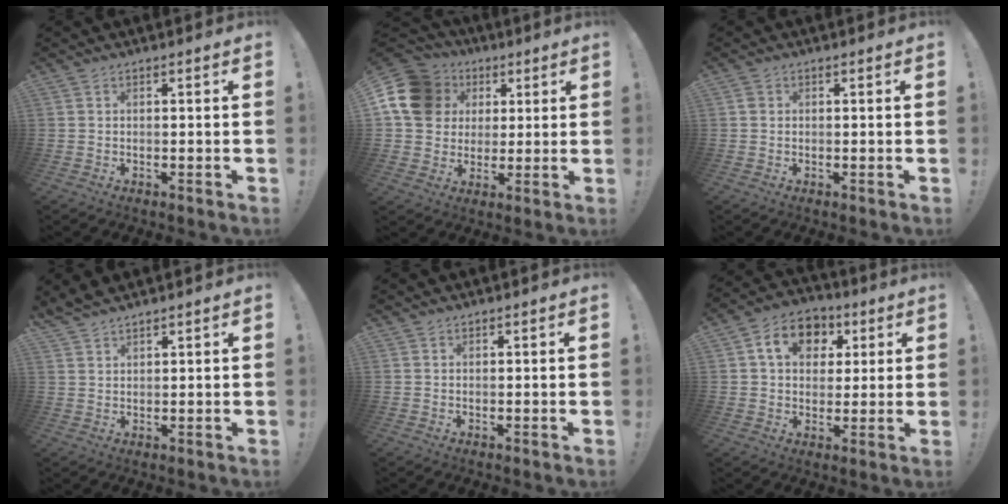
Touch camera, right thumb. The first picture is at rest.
{"total": 16.4, "force": [4.9, 13.8, 7.4], "torque": [-0.115, -0.015, 0.106]}
{"total": 0.8, "force": [0.1, 0.7, 0.4], "torque": [0.002, 0.000, 0.000]}
{"total": 3.7, "force": [3.6, 0.9, 0.7], "torque": [-0.016, -0.021, 0.068]}
{"total": 0.8, "force": [0.7, 0.3, 0.0], "torque": [0.005, -0.003, 0.014]}
{"total": 12.4, "force": [4.3, 9.6, 6.5], "torque": [-0.091, -0.003, 0.082]}